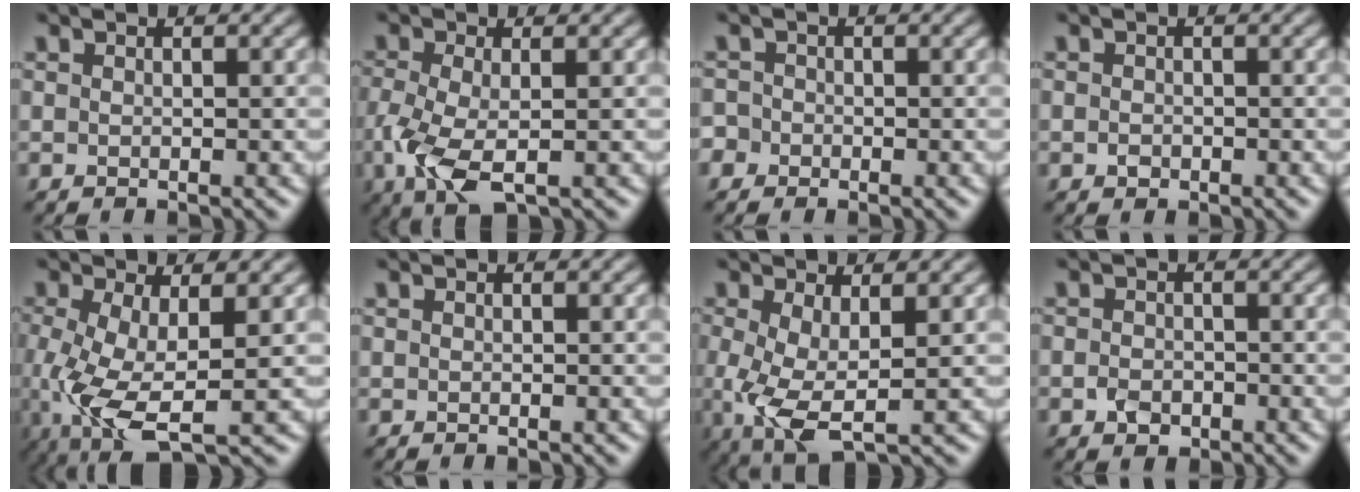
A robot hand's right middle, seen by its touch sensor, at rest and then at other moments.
{"total": 4.8, "force": [-1.7, 2.0, 3.9], "torque": [-0.102, -0.010, -0.033]}
{"total": 2.0, "force": [-0.9, 1.7, 0.6], "torque": [-0.008, 0.004, -0.022]}
{"total": 0.8, "force": [-0.5, 0.6, 0.2], "torque": [-0.006, -0.001, -0.013]}
{"total": 7.2, "force": [-2.4, 2.8, 6.2], "torque": [-0.153, -0.020, -0.045]}
{"total": 0.0}
{"total": 5.0, "force": [-1.0, 2.1, 4.4], "torque": [-0.109, -0.012, -0.018]}
{"total": 1.6, "force": [-0.9, 1.1, 0.6], "torque": [-0.013, -0.002, -0.022]}